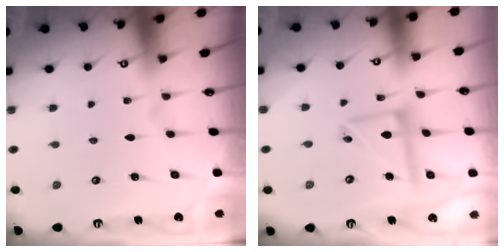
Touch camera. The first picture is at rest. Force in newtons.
{"total": 11.6, "press": 11.5, "slide": 1.2}